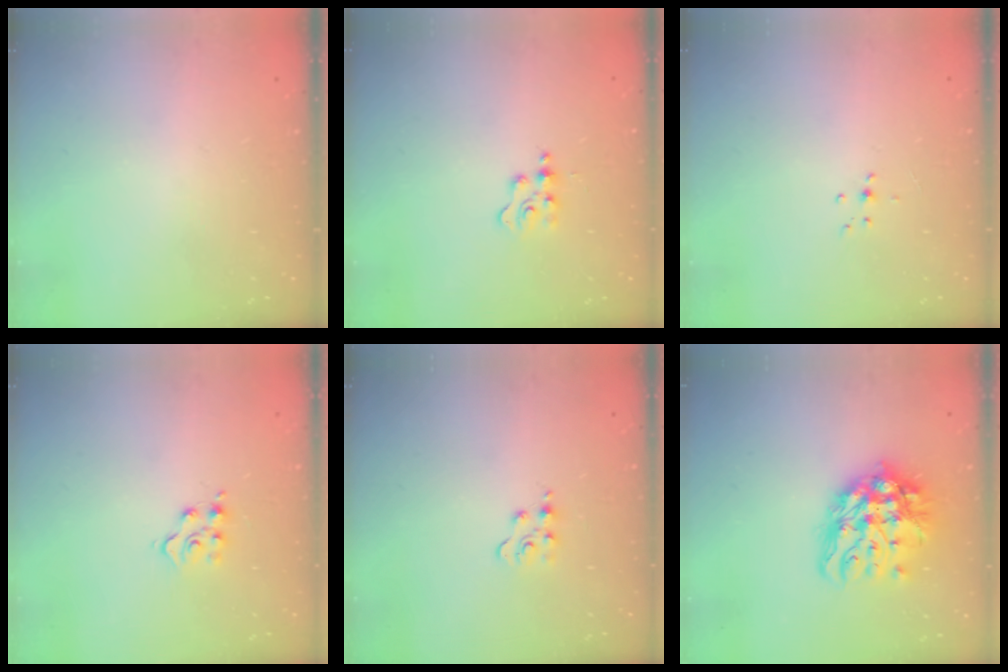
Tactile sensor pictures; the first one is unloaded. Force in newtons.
{"total": 2.1, "press": 2.1, "slide": 0.4}
{"total": 4.8, "press": 4.7, "slide": 0.7}
{"total": 5.8, "press": 5.8, "slide": 0.2}
{"total": 3.0, "press": 3.0, "slide": 0.4}
{"total": 16.4, "press": 16.4, "slide": 1.4}